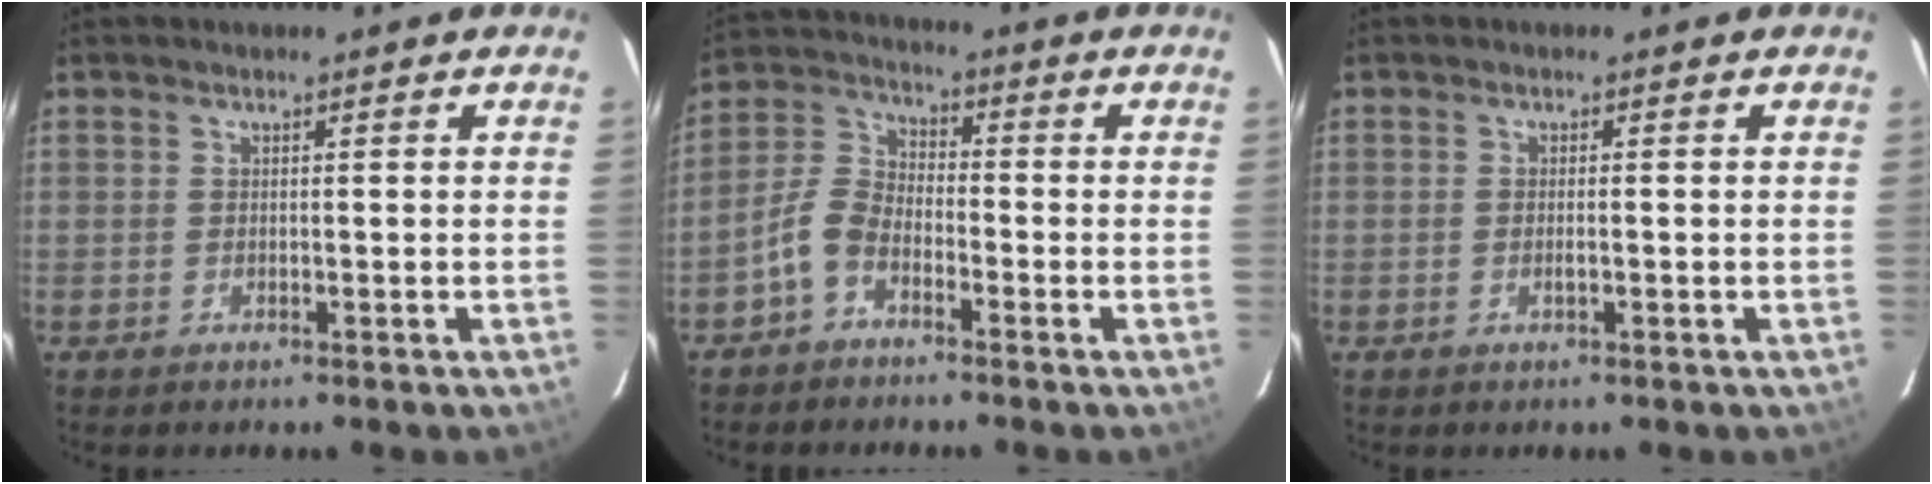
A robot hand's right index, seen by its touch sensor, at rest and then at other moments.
{"total": 5.8, "force": [-3.7, 3.3, 3.2], "torque": [-0.075, 0.019, -0.081]}
{"total": 0.8, "force": [-0.2, 0.1, 0.8], "torque": [-0.014, 0.000, -0.002]}